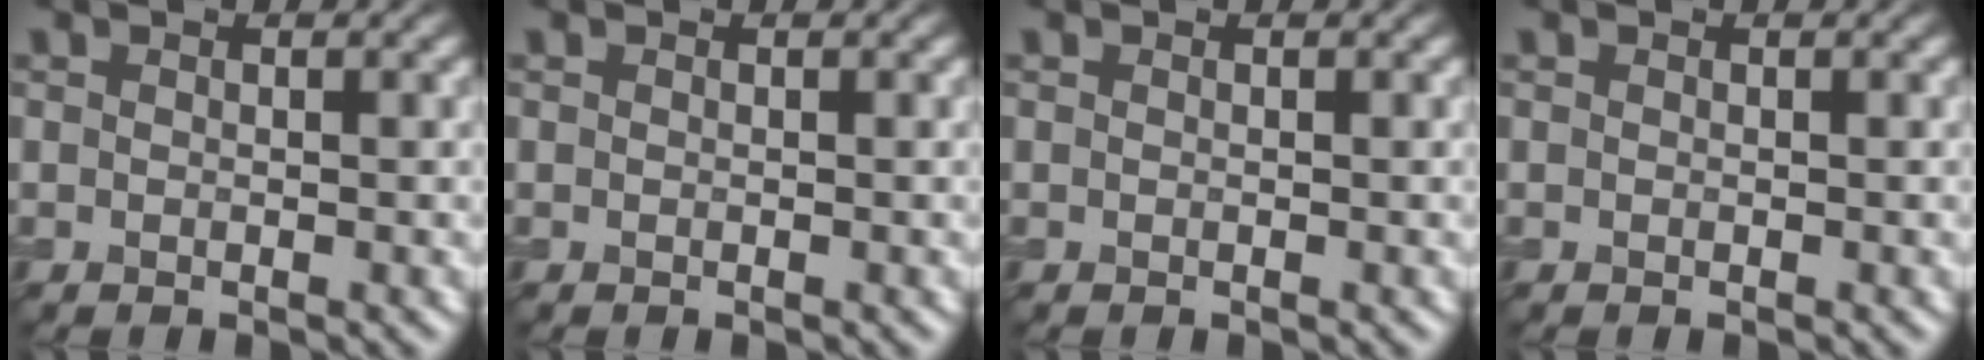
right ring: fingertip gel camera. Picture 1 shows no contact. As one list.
[{"total": 0.0}, {"total": 0.0}, {"total": 0.0}]